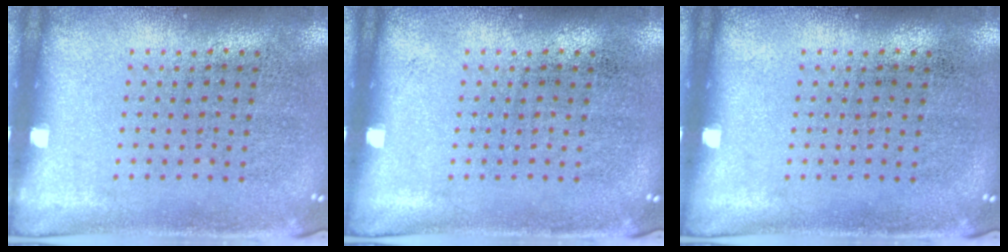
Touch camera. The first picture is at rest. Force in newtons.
{"total": 0.0}
{"total": 0.0}